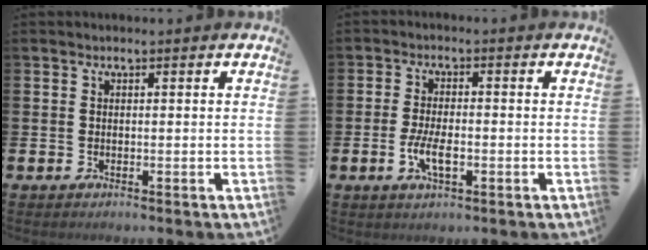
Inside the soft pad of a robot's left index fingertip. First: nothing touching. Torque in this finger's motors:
{"motor_torque": [1.15, 0.44, 0.22, 0.06]}